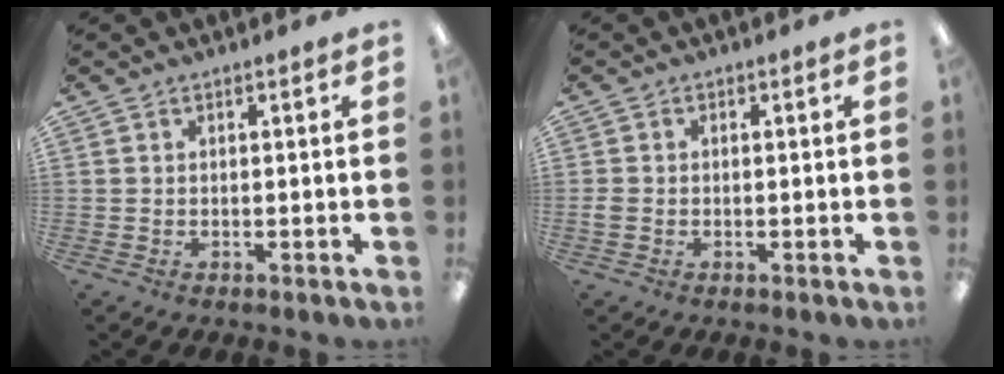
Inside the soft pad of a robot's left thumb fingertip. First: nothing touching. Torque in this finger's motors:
{"motor_torque": [-0.32, 0.22, 0.28, 0.03, 0.00]}